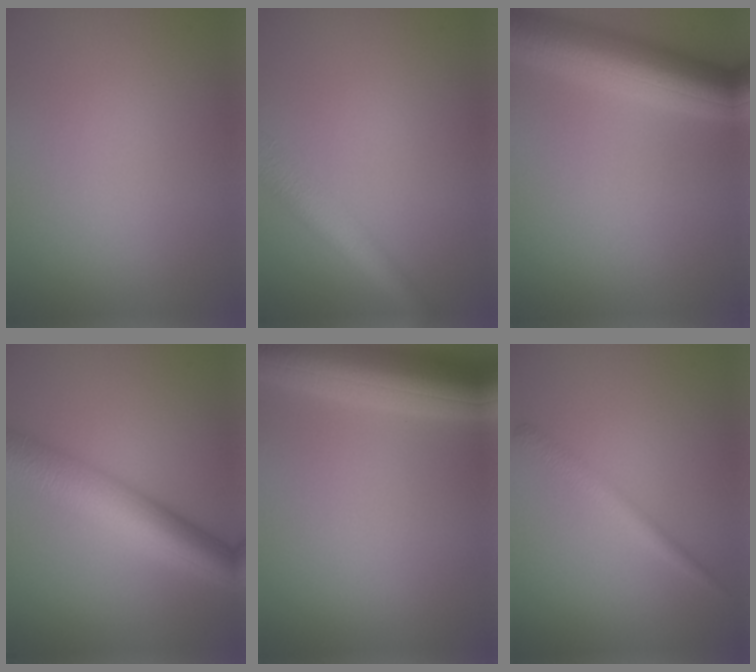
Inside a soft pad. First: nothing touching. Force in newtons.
{"total": 4.7, "press": 4.6, "slide": 0.4}
{"total": 8.4, "press": 8.4, "slide": 0.2}
{"total": 8.5, "press": 8.5, "slide": 0.1}
{"total": 8.6, "press": 8.6, "slide": 0.2}
{"total": 1.9, "press": 1.9, "slide": 0.1}